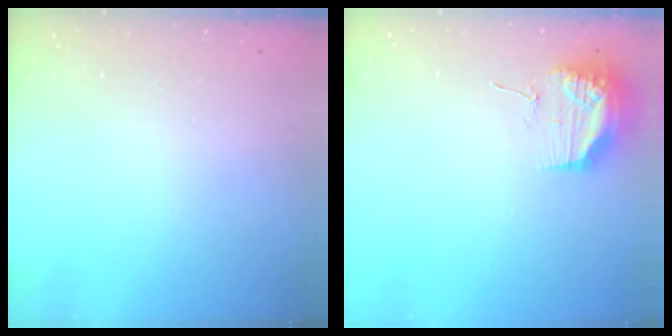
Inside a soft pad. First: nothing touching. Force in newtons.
{"total": 11.7, "press": 11.6, "slide": 1.0}